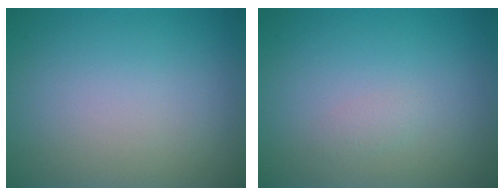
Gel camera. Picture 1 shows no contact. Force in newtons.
{"total": 0.6, "press": 0.6, "slide": 0.0}